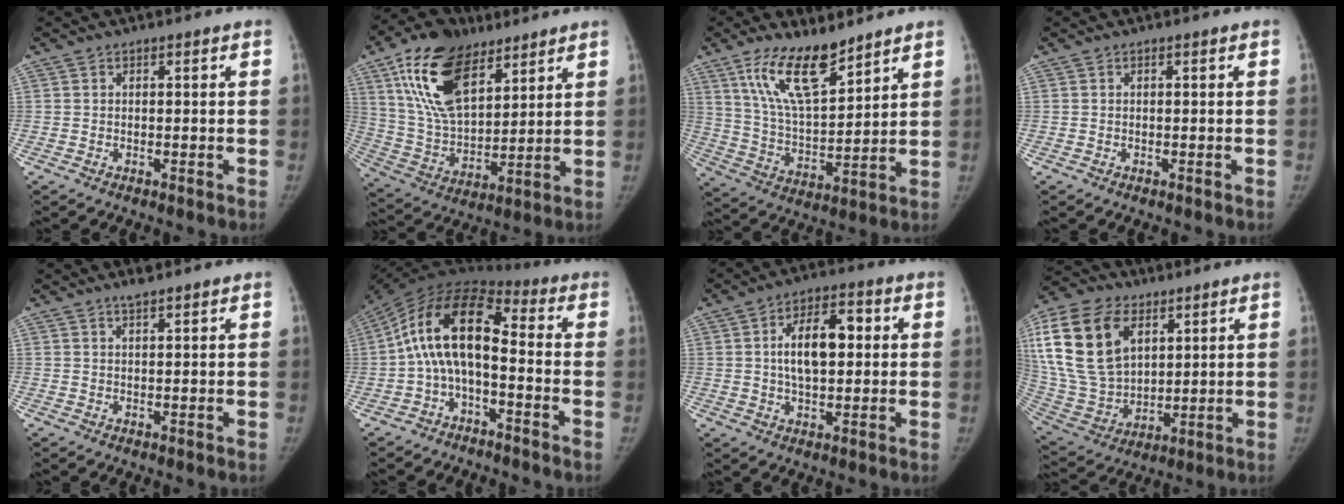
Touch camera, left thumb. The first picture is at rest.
{"total": 20.5, "force": [11.0, 10.8, 13.6], "torque": [-0.230, -0.033, 0.208]}
{"total": 14.1, "force": [9.6, 4.9, 9.0], "torque": [-0.141, -0.058, 0.191]}
{"total": 0.0}
{"total": 1.9, "force": [1.5, 0.4, 1.0], "torque": [-0.013, -0.005, 0.027]}
{"total": 14.0, "force": [-1.8, 7.1, 11.9], "torque": [-0.211, 0.072, -0.046]}
{"total": 11.1, "force": [1.6, 5.9, 9.3], "torque": [-0.139, 0.014, 0.023]}
{"total": 24.5, "force": [9.1, 16.1, 16.0], "torque": [-0.330, -0.005, 0.181]}